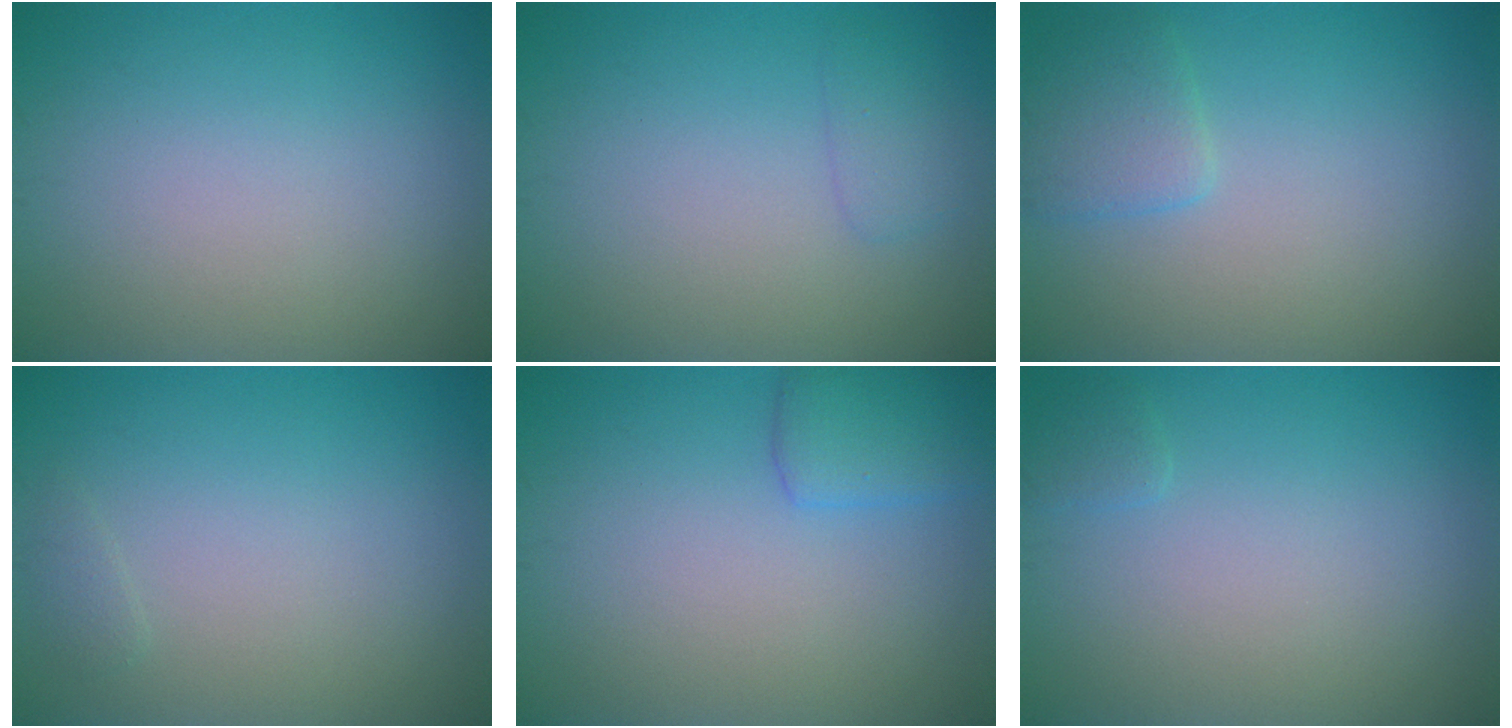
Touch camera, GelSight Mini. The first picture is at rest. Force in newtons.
{"total": 1.4, "press": 1.4, "slide": 0.1}
{"total": 2.2, "press": 2.2, "slide": 0.1}
{"total": 0.6, "press": 0.6, "slide": 0.1}
{"total": 2.5, "press": 2.5, "slide": 0.2}
{"total": 0.8, "press": 0.8, "slide": 0.1}